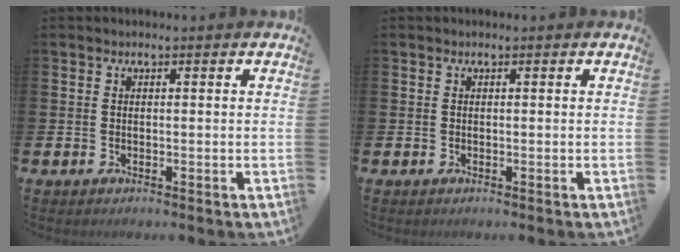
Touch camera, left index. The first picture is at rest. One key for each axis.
{"total": 0.0}